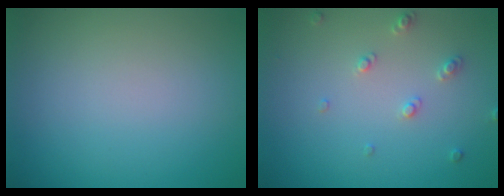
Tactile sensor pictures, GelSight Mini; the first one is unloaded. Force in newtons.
{"total": 1.6, "press": 1.5, "slide": 0.4}